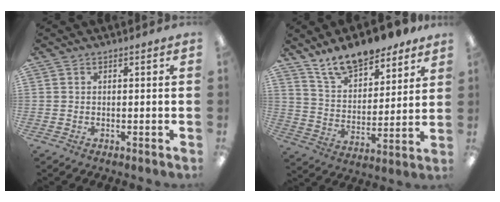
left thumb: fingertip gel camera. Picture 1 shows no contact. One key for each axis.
{"total": 13.9, "fx": 11.9, "fy": 5.2, "fz": 5.0, "tx": -0.091, "ty": -0.076, "tz": 0.219}